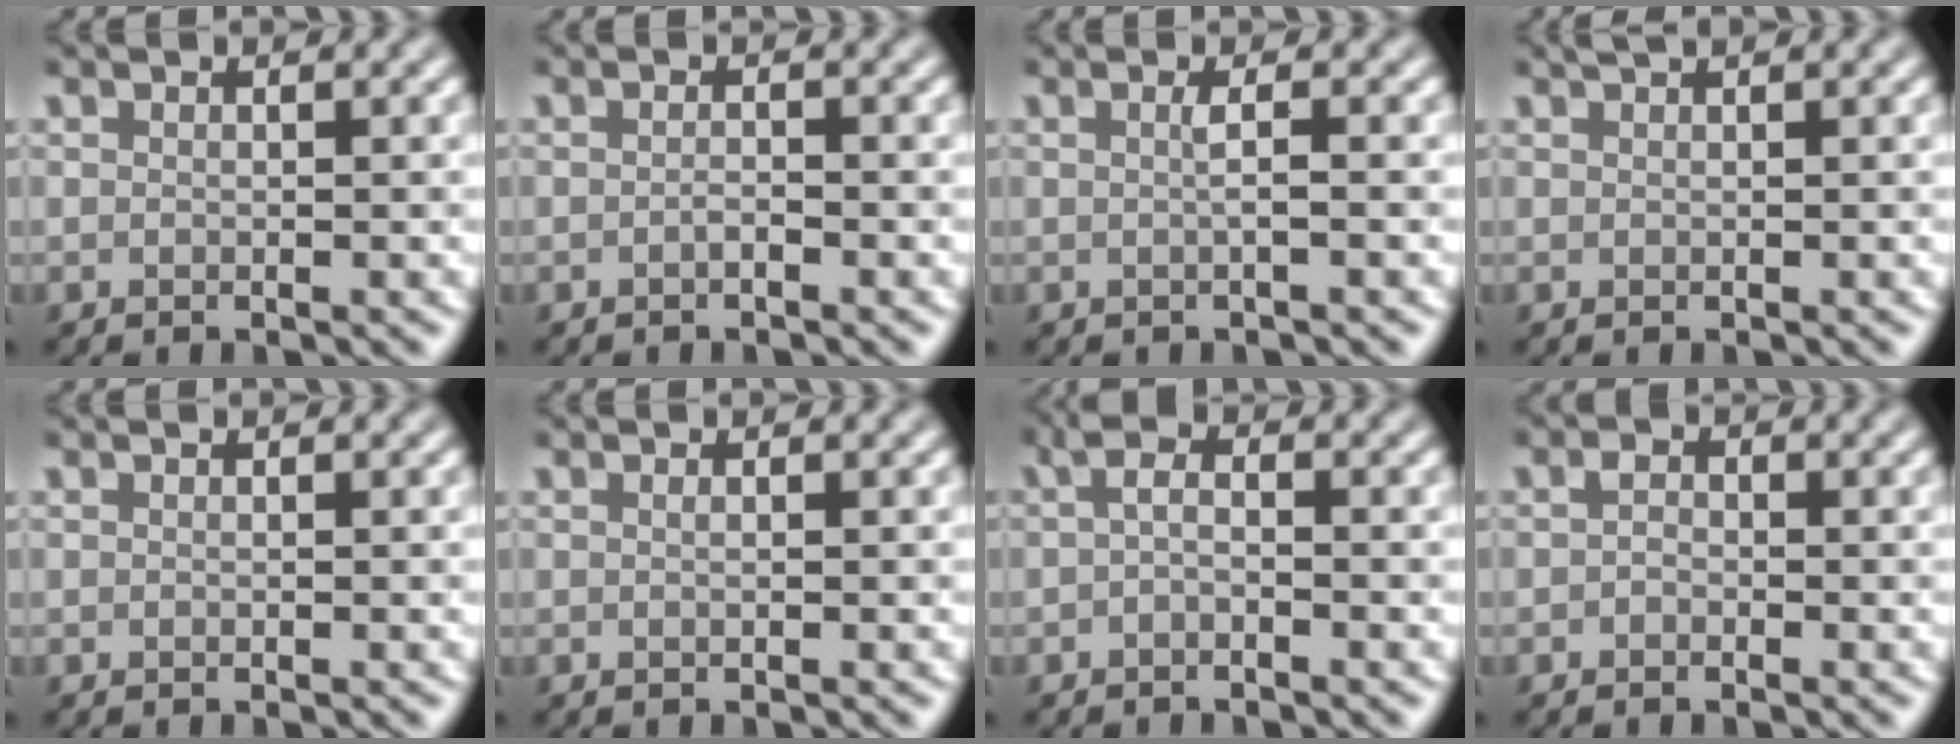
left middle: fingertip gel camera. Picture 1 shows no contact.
{"total": 0.6, "force": [-0.4, 0.1, 0.5], "torque": [-0.010, 0.001, -0.007]}
{"total": 1.3, "force": [0.0, 0.3, 1.3], "torque": [-0.019, 0.001, -0.005]}
{"total": 0.9, "force": [0.7, 0.2, 0.5], "torque": [-0.003, 0.001, 0.009]}
{"total": 0.0}
{"total": 0.0}
{"total": 1.3, "force": [-0.4, 0.4, 1.2], "torque": [-0.024, -0.001, -0.011]}
{"total": 0.9, "force": [-0.3, 0.7, 0.5], "torque": [-0.009, -0.001, -0.008]}